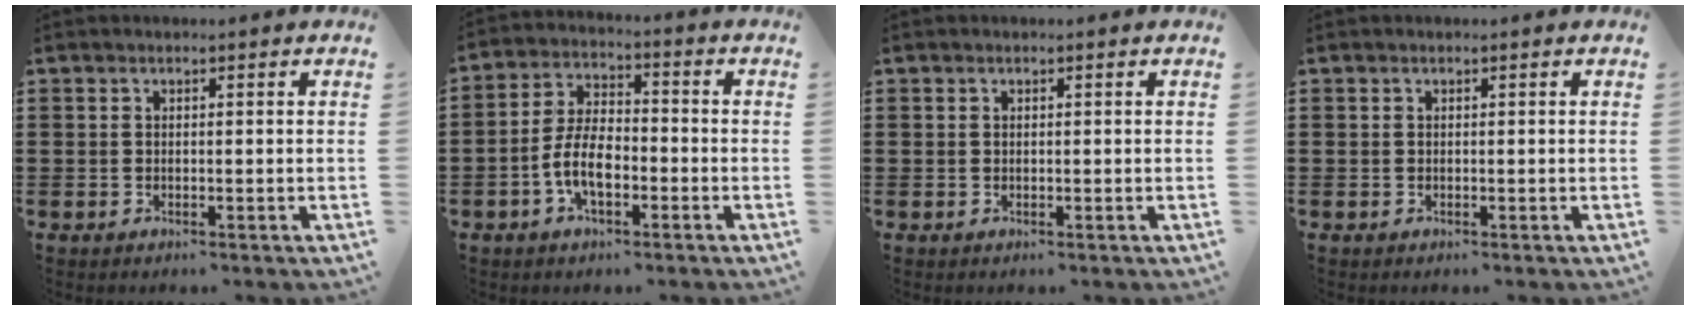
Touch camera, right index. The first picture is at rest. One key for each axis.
{"total": 7.2, "fx": -2.5, "fy": 3.2, "fz": 5.9, "tx": -0.141, "ty": -0.005, "tz": -0.055}
{"total": 0.0}
{"total": 0.0}